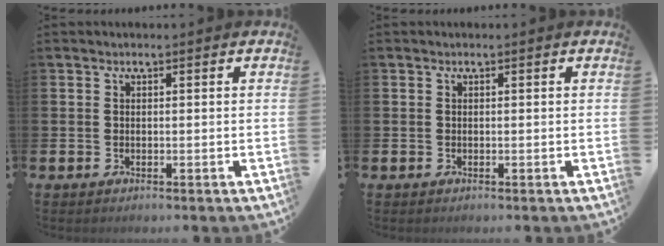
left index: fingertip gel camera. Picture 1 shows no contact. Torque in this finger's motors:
{"motor_torque": [-0.02, 0.04, 0.01, 0.00]}